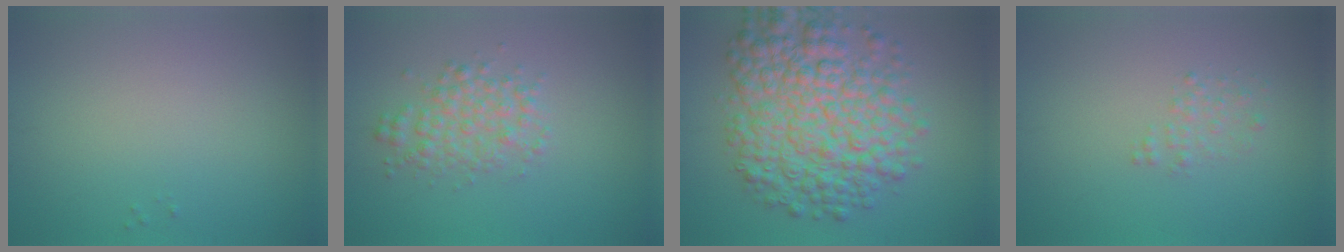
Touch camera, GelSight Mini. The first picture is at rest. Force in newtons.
{"total": 3.0, "press": 3.0, "slide": 0.1}
{"total": 9.6, "press": 9.6, "slide": 0.2}
{"total": 1.2, "press": 1.2, "slide": 0.0}